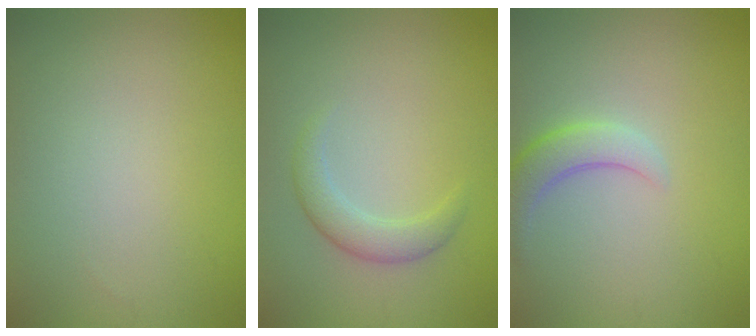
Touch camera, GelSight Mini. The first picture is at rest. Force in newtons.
{"total": 2.2, "press": 2.2, "slide": 0.1}
{"total": 2.9, "press": 2.8, "slide": 0.3}